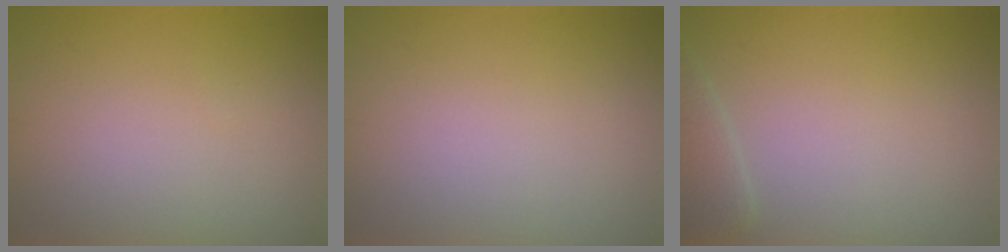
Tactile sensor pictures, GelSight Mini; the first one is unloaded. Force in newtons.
{"total": 0.0}
{"total": 2.4, "press": 2.4, "slide": 0.0}